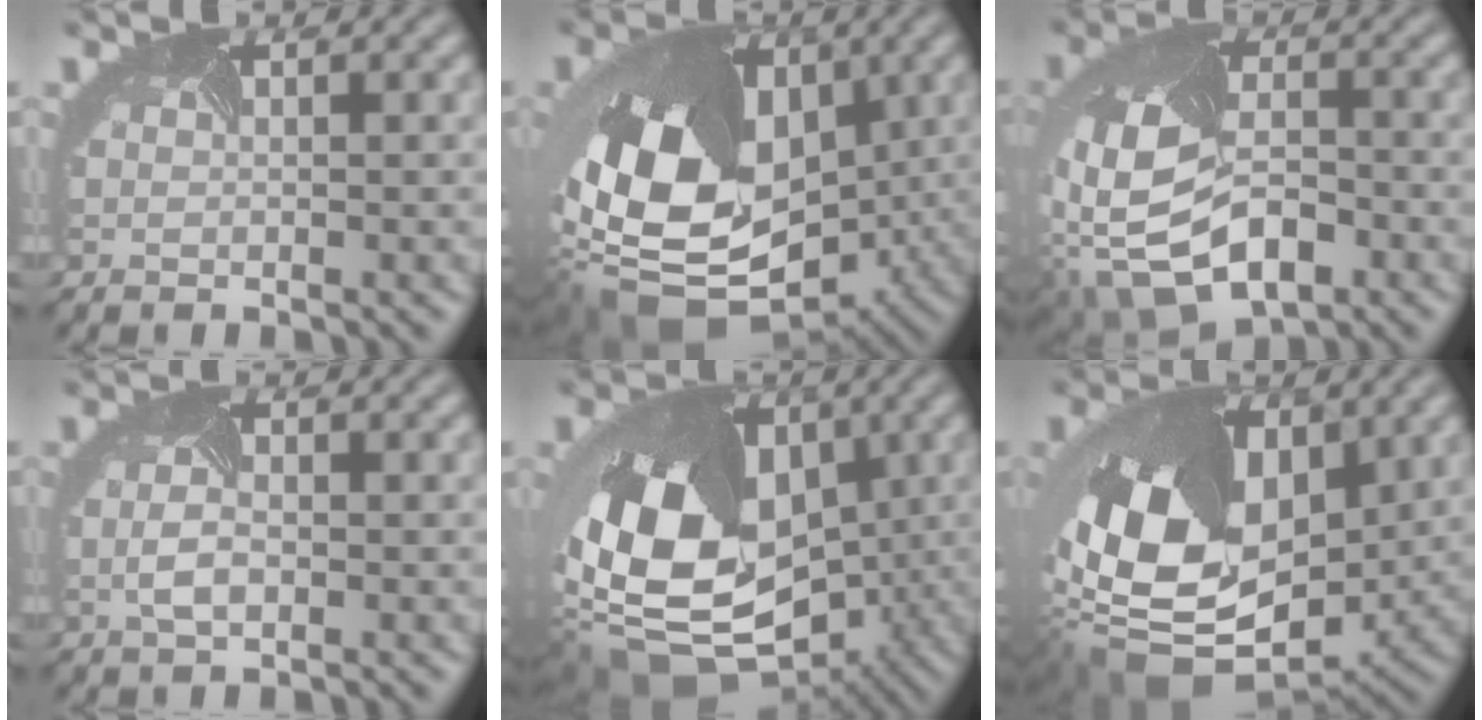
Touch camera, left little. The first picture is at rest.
{"total": 15.8, "force": [-3.1, 10.9, 11.0], "torque": [-0.224, -0.030, -0.041]}
{"total": 9.6, "force": [-3.4, 5.9, 6.7], "torque": [-0.153, -0.029, -0.050]}
{"total": 1.6, "force": [-0.3, 0.9, 1.3], "torque": [-0.045, -0.001, -0.007]}
{"total": 15.8, "force": [-2.5, 11.2, 10.8], "torque": [-0.209, -0.023, -0.026]}
{"total": 15.2, "force": [-1.0, 10.6, 10.9], "torque": [-0.233, -0.030, -0.003]}